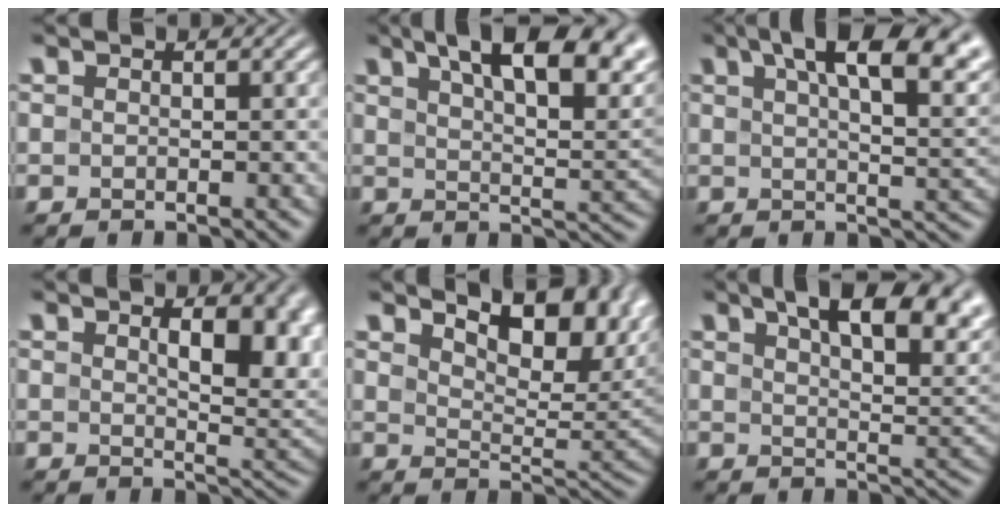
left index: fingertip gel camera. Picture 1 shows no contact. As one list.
[{"total": 12.5, "force": [7.3, 4.5, 9.1], "torque": [-0.111, 0.019, 0.105]}, {"total": 12.6, "force": [6.5, 4.8, 9.7], "torque": [-0.110, 0.026, 0.084]}, {"total": 6.8, "force": [1.9, 3.0, 5.8], "torque": [-0.077, -0.006, 0.039]}, {"total": 9.1, "force": [4.7, 3.8, 6.8], "torque": [-0.100, 0.003, 0.073]}, {"total": 11.4, "force": [6.4, 4.0, 8.4], "torque": [-0.099, 0.018, 0.092]}]